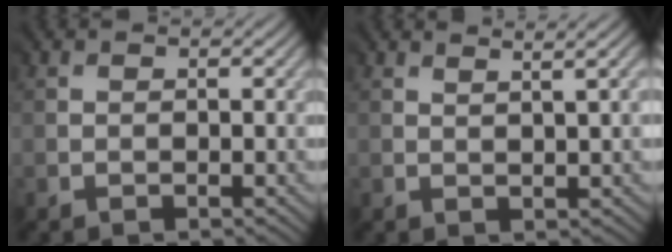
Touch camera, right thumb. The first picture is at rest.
{"total": 2.0, "force": [1.6, -0.4, 1.2], "torque": [-0.019, 0.004, 0.026]}